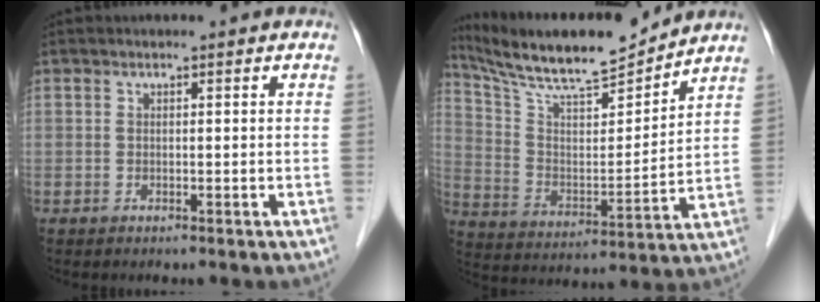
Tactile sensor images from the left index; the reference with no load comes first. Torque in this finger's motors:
{"motor_torque": [0.76, -0.60, 0.15, 0.09]}